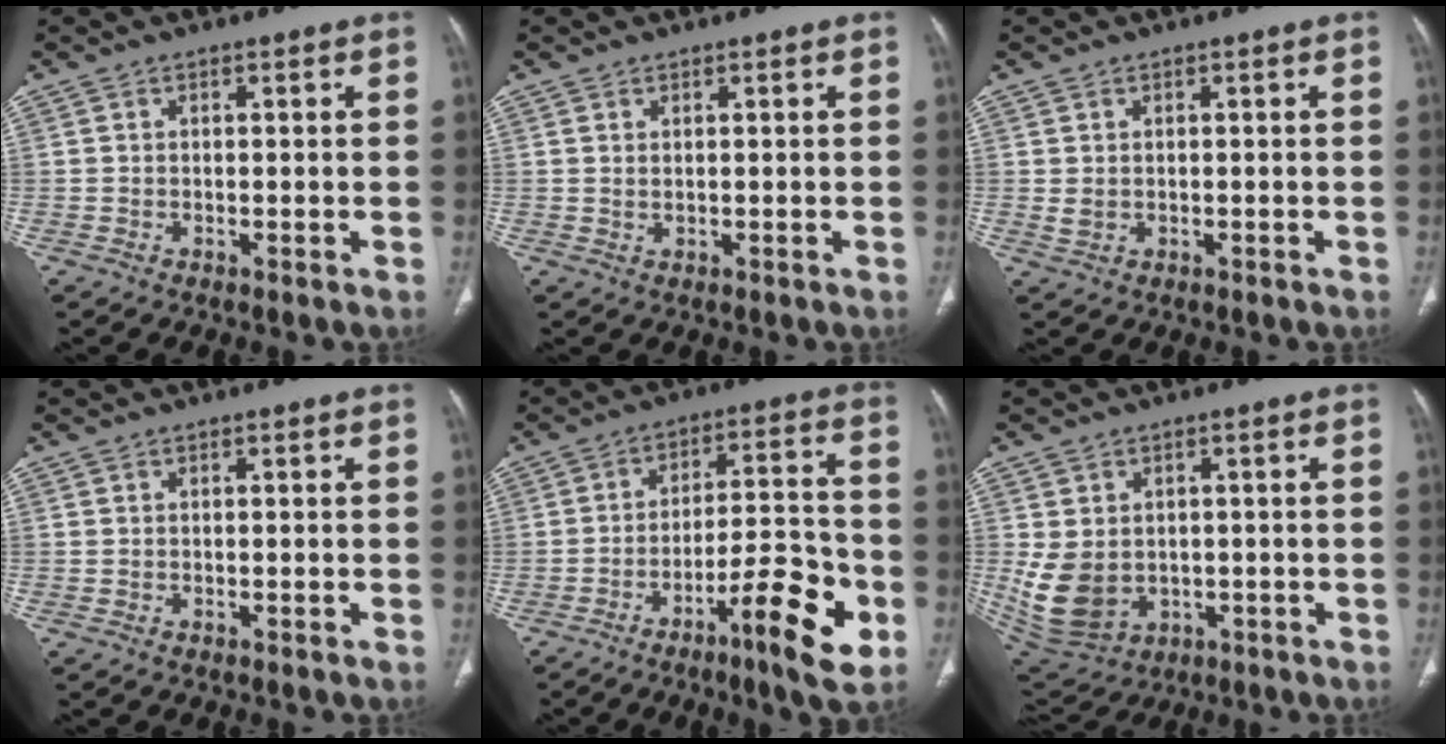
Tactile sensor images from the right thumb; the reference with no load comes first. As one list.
[{"total": 0.6, "force": [0.3, 0.3, 0.5], "torque": [-0.006, -0.001, 0.007]}, {"total": 1.5, "force": [0.2, 1.2, 0.9], "torque": [-0.019, -0.003, 0.009]}, {"total": 0.0}, {"total": 14.8, "force": [-6.7, 3.4, 12.7], "torque": [-0.179, 0.036, -0.099]}, {"total": 11.0, "force": [-0.6, 8.8, 6.5], "torque": [-0.120, -0.006, 0.022]}]